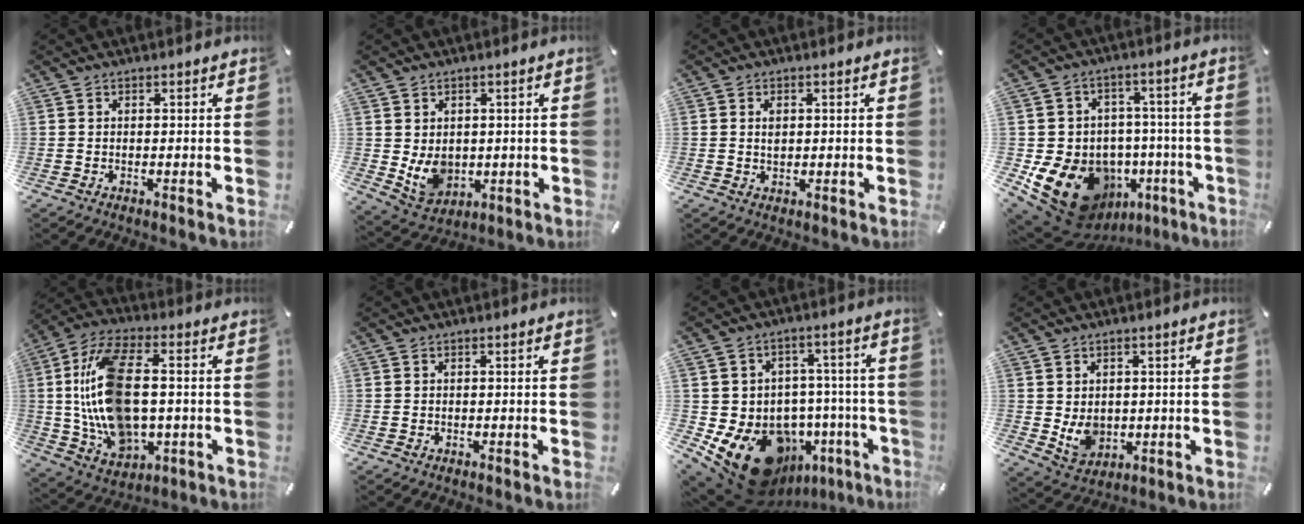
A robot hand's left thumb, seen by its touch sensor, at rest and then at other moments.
{"total": 7.3, "force": [0.5, 6.3, 3.7], "torque": [-0.075, -0.007, 0.010]}
{"total": 2.2, "force": [0.4, 1.5, 1.5], "torque": [-0.026, 0.002, 0.004]}
{"total": 18.6, "force": [-7.1, 14.1, 9.7], "torque": [-0.176, 0.034, -0.091]}
{"total": 17.5, "force": [-0.1, 10.4, 14.1], "torque": [-0.310, 0.008, -0.001]}
{"total": 0.0}
{"total": 19.8, "force": [-10.4, 12.6, 11.1], "torque": [-0.180, 0.044, -0.147]}
{"total": 6.4, "force": [0.8, 5.6, 3.1], "torque": [-0.058, -0.009, 0.015]}